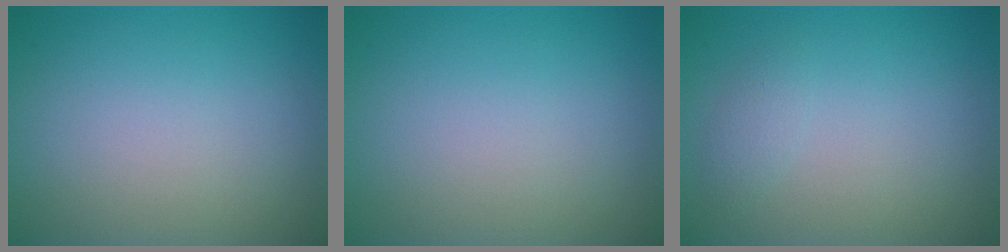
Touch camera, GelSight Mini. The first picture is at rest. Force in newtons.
{"total": 0.0}
{"total": 1.1, "press": 1.1, "slide": 0.1}